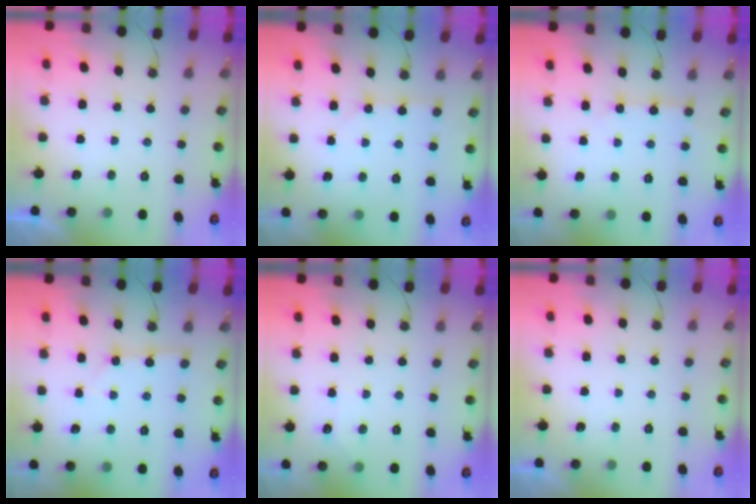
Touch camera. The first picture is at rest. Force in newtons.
{"total": 4.2, "press": 4.2, "slide": 0.5}
{"total": 3.8, "press": 3.7, "slide": 0.2}
{"total": 1.3, "press": 1.3, "slide": 0.1}
{"total": 2.8, "press": 2.8, "slide": 0.4}
{"total": 0.0}